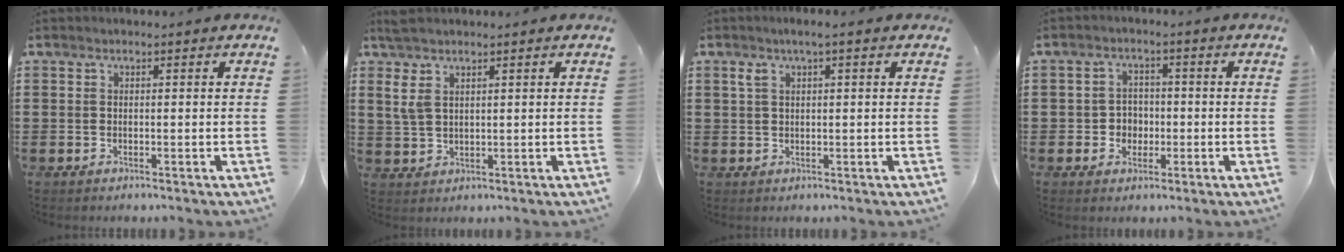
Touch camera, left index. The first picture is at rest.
{"total": 3.6, "force": [2.1, 1.2, 2.8], "torque": [-0.066, 0.001, 0.035]}
{"total": 2.3, "force": [0.6, 0.6, 2.1], "torque": [-0.041, 0.004, 0.009]}
{"total": 3.2, "force": [-0.8, 2.9, 1.1], "torque": [-0.031, 0.005, -0.020]}